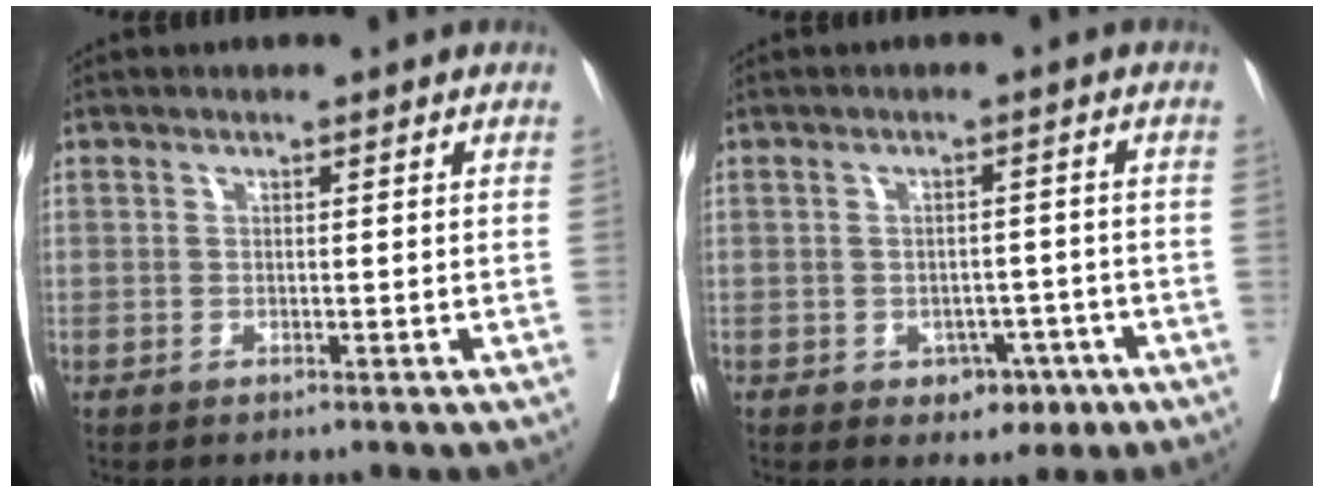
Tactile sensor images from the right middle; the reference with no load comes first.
{"total": 4.4, "force": [-2.1, 3.1, 2.2], "torque": [-0.015, 0.008, -0.020]}